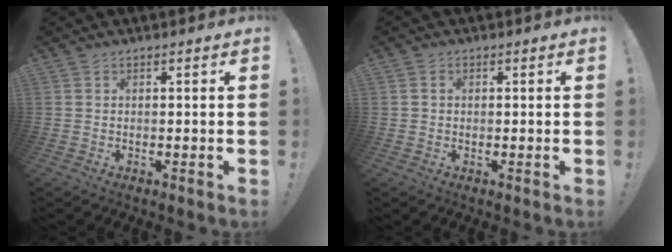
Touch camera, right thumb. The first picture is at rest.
{"total": 1.1, "force": [0.0, 1.0, 0.4], "torque": [-0.009, 0.005, 0.000]}